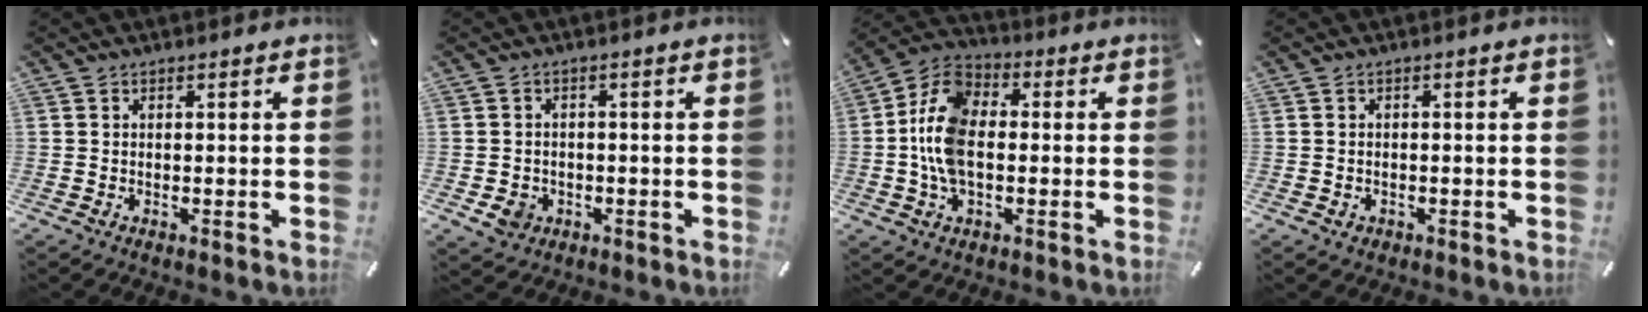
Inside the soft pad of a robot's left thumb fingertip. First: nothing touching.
{"total": 4.5, "force": [-1.6, 3.9, 1.6], "torque": [-0.030, 0.002, -0.031]}
{"total": 12.1, "force": [-1.4, 7.7, 9.2], "torque": [-0.214, 0.008, -0.026]}
{"total": 1.2, "force": [-0.3, 1.1, 0.3], "torque": [-0.007, 0.005, -0.009]}